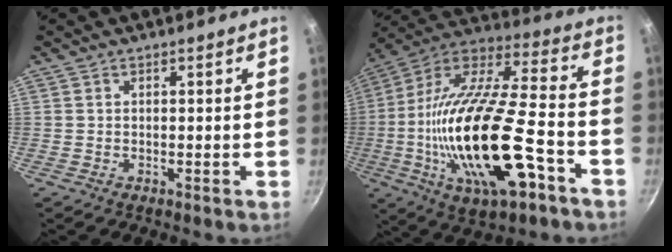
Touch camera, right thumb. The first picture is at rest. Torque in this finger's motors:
{"motor_torque": [1.00, 1.28, 2.77, 0.00, 0.92]}